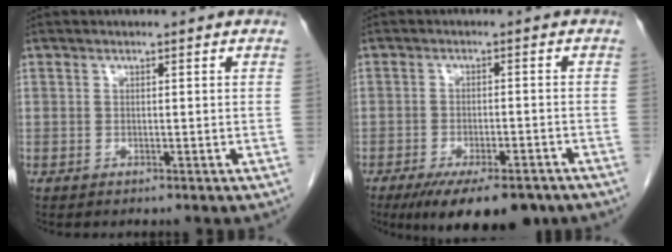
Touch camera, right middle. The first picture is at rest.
{"total": 11.7, "force": [-8.5, 3.6, 7.2], "torque": [-0.098, -0.010, -0.124]}